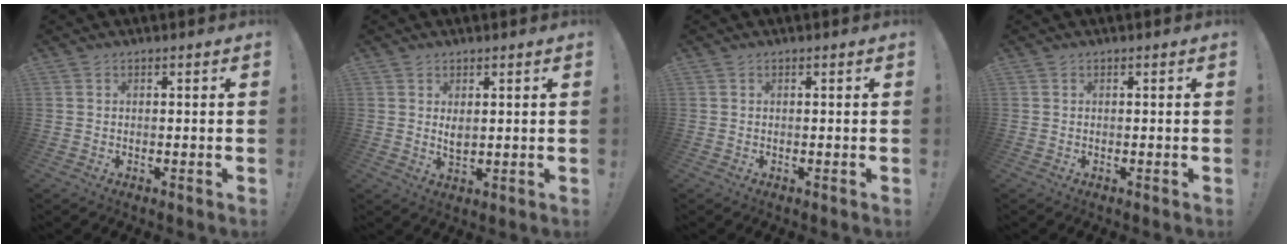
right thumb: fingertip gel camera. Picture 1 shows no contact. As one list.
[{"total": 3.0, "force": [1.5, 1.4, 2.2], "torque": [-0.023, -0.014, 0.023]}, {"total": 0.0}, {"total": 0.0}]